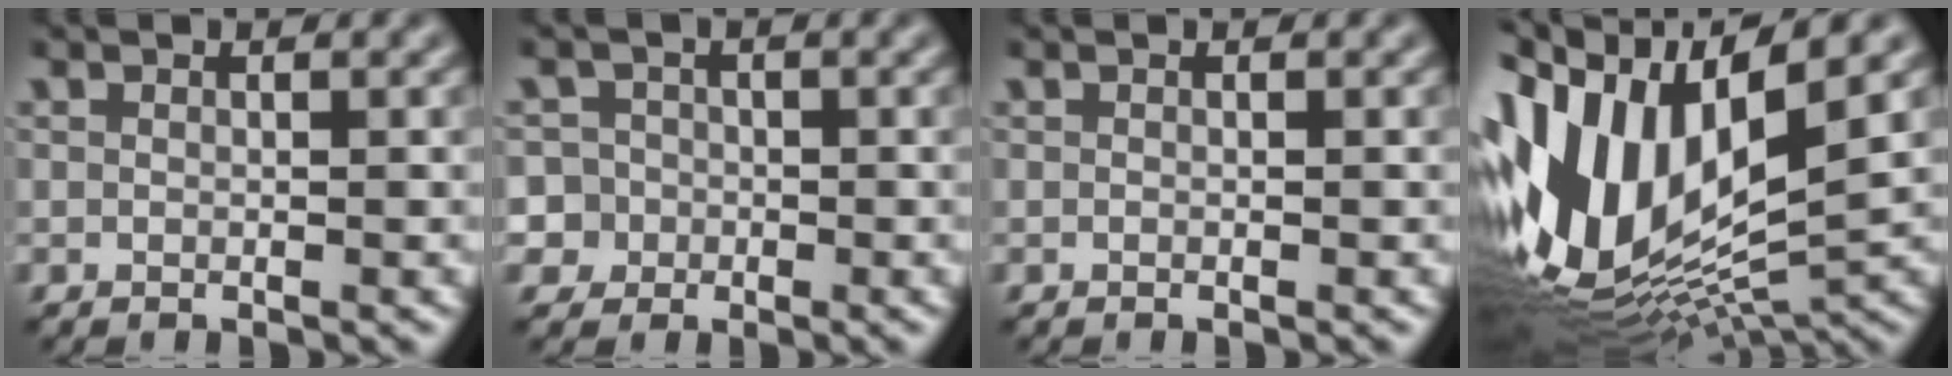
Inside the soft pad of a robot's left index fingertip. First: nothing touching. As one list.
[{"total": 4.0, "force": [-1.3, 3.8, 0.5], "torque": [0.011, 0.021, -0.045]}, {"total": 0.0}, {"total": 15.6, "force": [0.9, 7.3, 13.8], "torque": [-0.300, 0.013, 0.017]}]